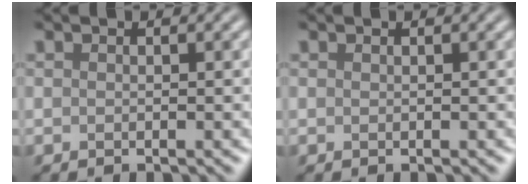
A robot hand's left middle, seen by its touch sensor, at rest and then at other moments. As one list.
[{"total": 0.0}]